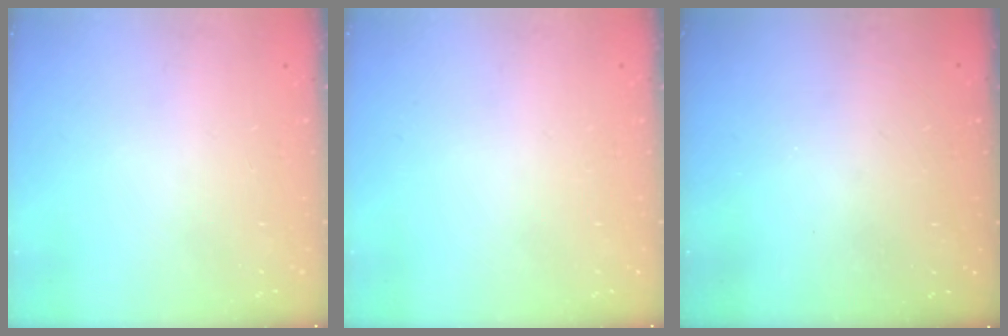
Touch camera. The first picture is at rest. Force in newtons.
{"total": 0.0}
{"total": 3.1, "press": 3.1, "slide": 0.1}